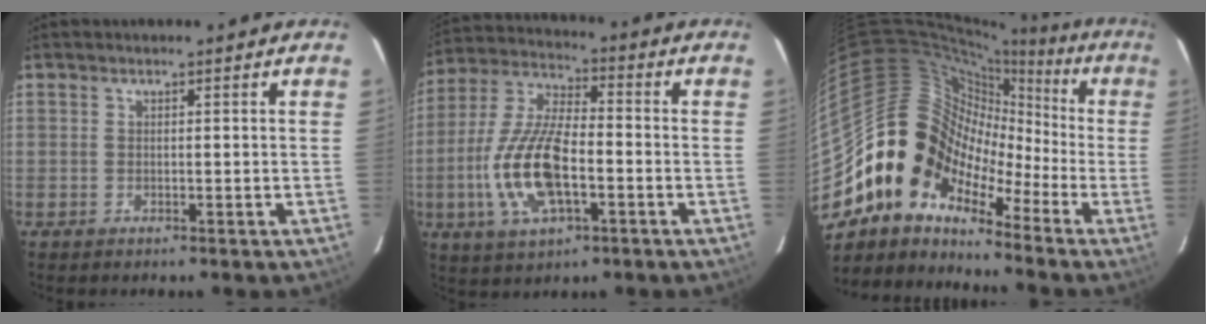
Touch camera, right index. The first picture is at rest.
{"total": 15.7, "force": [-4.1, 6.3, 13.8], "torque": [-0.295, -0.003, -0.077]}
{"total": 12.7, "force": [-5.1, 10.5, 5.0], "torque": [-0.074, 0.017, -0.127]}